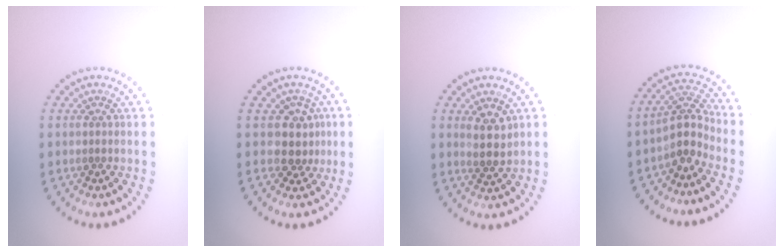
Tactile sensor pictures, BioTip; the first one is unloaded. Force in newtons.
{"total": 2.7, "press": 2.2, "slide": 1.5}
{"total": 2.6, "press": 2.4, "slide": 1.1}
{"total": 3.3, "press": 2.7, "slide": 2.0}